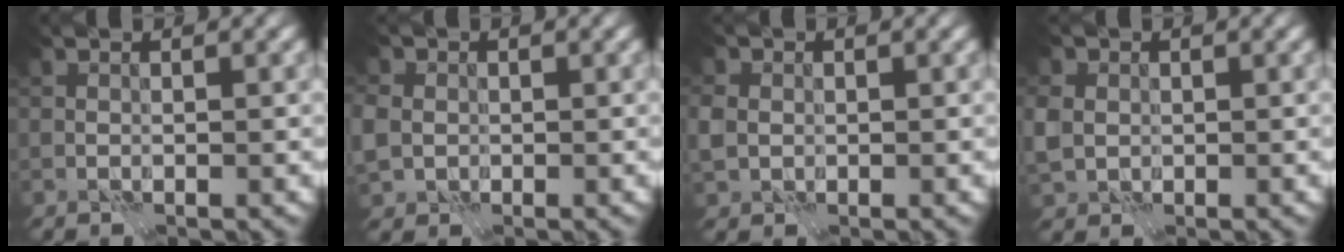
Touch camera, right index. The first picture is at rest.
{"total": 3.4, "force": [-0.1, 3.1, 1.5], "torque": [-0.054, 0.003, 0.000]}
{"total": 2.4, "force": [0.2, 2.1, 1.1], "torque": [-0.034, 0.005, 0.000]}
{"total": 3.0, "force": [0.3, 2.7, 1.4], "torque": [-0.047, 0.003, 0.006]}